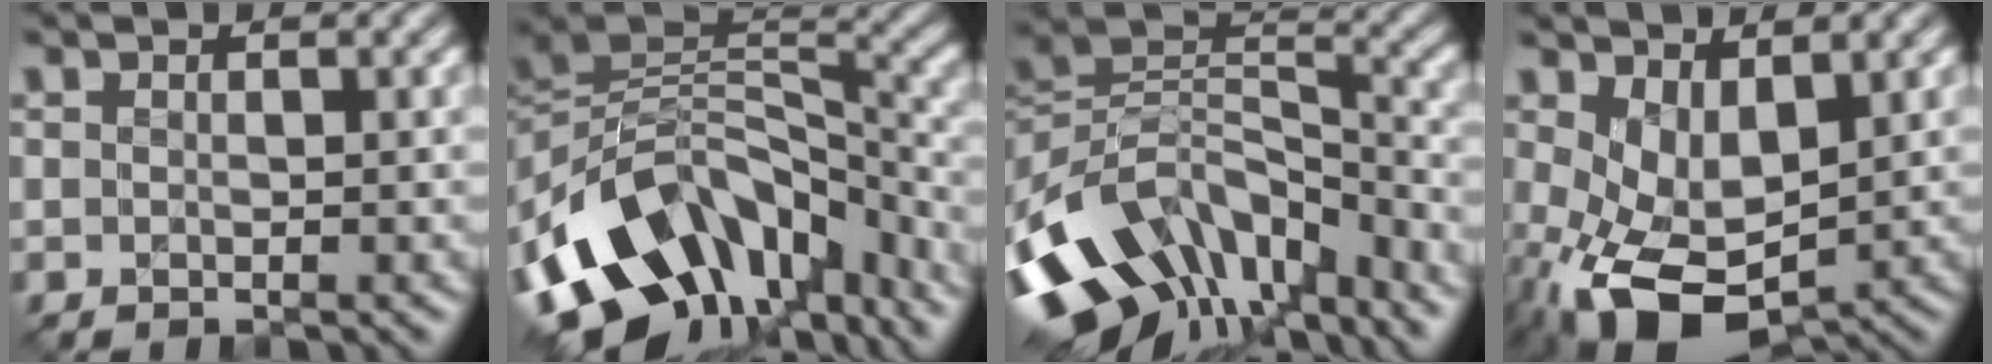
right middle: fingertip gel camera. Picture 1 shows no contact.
{"total": 13.5, "force": [-7.8, 7.9, 7.7], "torque": [-0.153, 0.019, -0.131]}
{"total": 12.5, "force": [-7.3, 7.6, 6.8], "torque": [-0.147, 0.022, -0.131]}
{"total": 6.1, "force": [-0.6, 3.4, 5.0], "torque": [-0.121, -0.009, -0.002]}